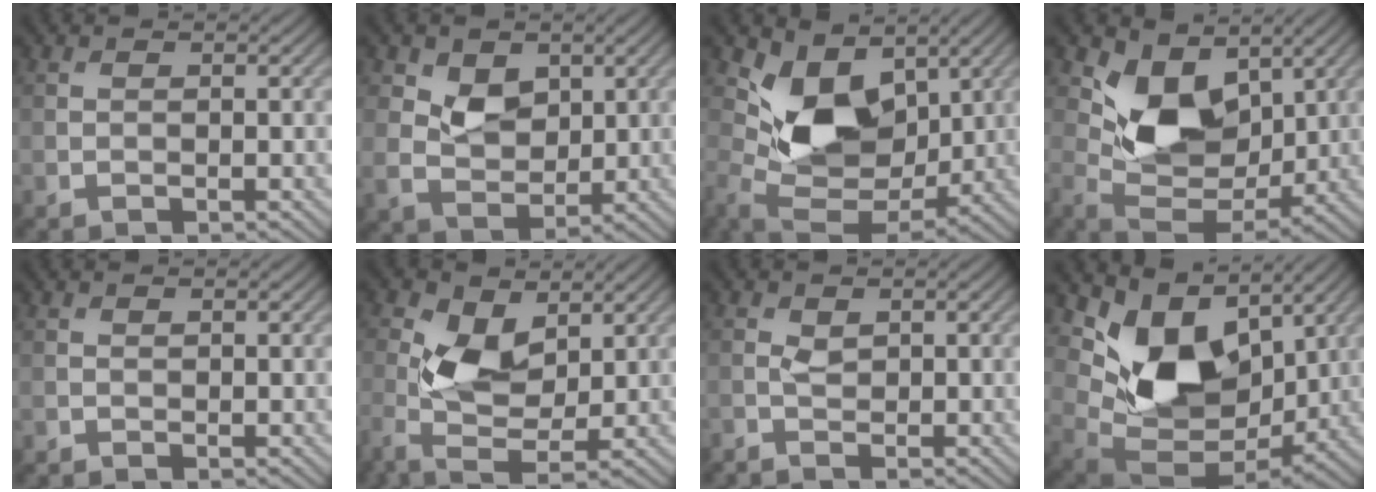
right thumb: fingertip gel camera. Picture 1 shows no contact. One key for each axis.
{"total": 4.9, "fx": 2.0, "fy": 3.6, "fz": 2.7, "tx": -0.061, "ty": -0.009, "tz": 0.030}
{"total": 9.5, "fx": 2.8, "fy": 6.6, "fz": 6.2, "tx": -0.141, "ty": -0.027, "tz": 0.051}
{"total": 8.4, "fx": 3.4, "fy": 5.4, "fz": 5.5, "tx": -0.111, "ty": -0.019, "tz": 0.059}
{"total": 0.0}
{"total": 8.3, "fx": 0.9, "fy": 4.5, "fz": 6.9, "tx": -0.169, "ty": 0.005, "tz": 0.009}
{"total": 1.0, "fx": -0.5, "fy": 0.4, "fz": 0.7, "tx": -0.024, "ty": 0.002, "tz": -0.017}
{"total": 12.4, "fx": 4.5, "fy": 7.9, "fz": 8.4, "tx": -0.163, "ty": -0.011, "tz": 0.087}